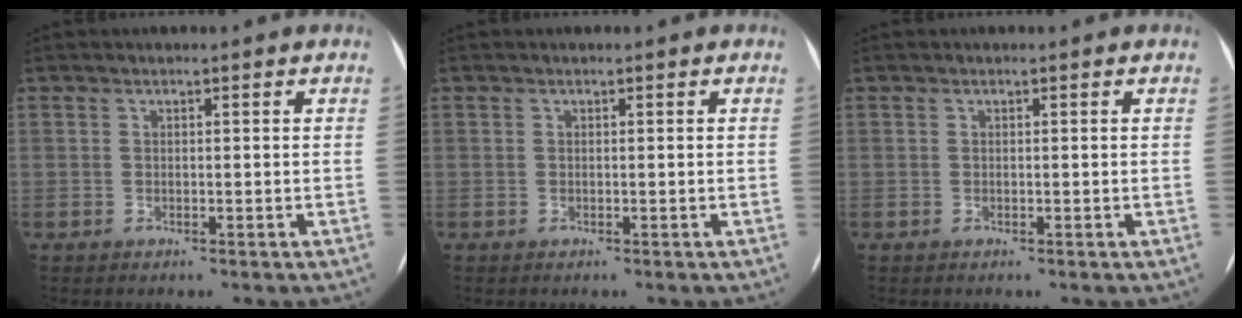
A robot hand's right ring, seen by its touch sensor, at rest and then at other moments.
{"total": 0.0}
{"total": 0.0}